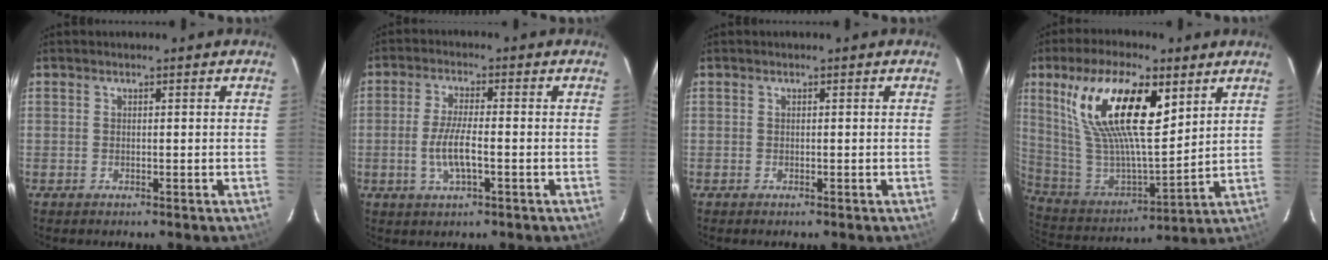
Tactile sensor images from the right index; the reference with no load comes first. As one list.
[{"total": 6.2, "force": [-1.7, 1.6, 5.8], "torque": [-0.118, -0.005, -0.032]}, {"total": 0.0}, {"total": 20.9, "force": [9.8, 7.5, 17.0], "torque": [-0.317, 0.009, 0.190]}]